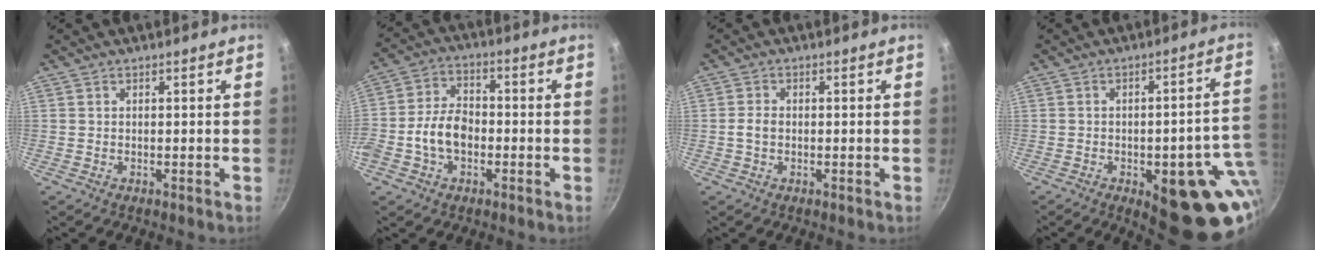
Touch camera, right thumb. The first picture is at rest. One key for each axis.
{"total": 9.1, "fx": -2.3, "fy": 6.2, "fz": 6.3, "tx": -0.098, "ty": 0.034, "tz": -0.053}
{"total": 2.2, "fx": -0.3, "fy": 1.6, "fz": 1.5, "tx": -0.029, "ty": 0.010, "tz": -0.007}
{"total": 19.1, "fx": -5.1, "fy": 7.7, "fz": 16.7, "tx": -0.142, "ty": 0.011, "tz": -0.060}